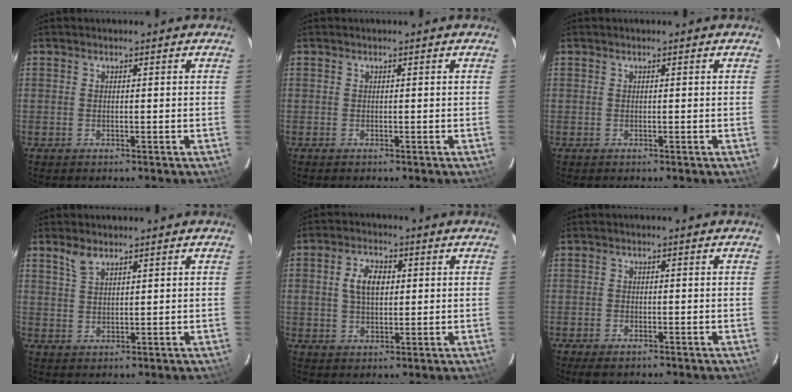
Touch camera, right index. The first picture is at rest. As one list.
[{"total": 0.0}, {"total": 0.0}, {"total": 2.9, "force": [2.2, 1.0, 1.5], "torque": [-0.031, 0.005, 0.046]}, {"total": 6.1, "force": [1.1, 3.8, 4.7], "torque": [-0.087, 0.013, 0.022]}, {"total": 2.6, "force": [-2.0, 1.1, 1.3], "torque": [-0.031, -0.006, -0.036]}]